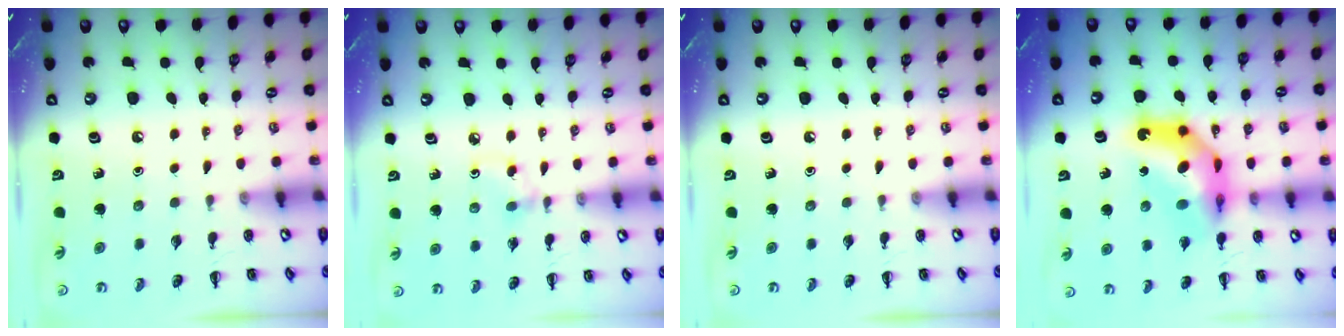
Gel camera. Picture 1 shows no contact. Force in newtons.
{"total": 3.5, "press": 3.3, "slide": 1.2}
{"total": 0.0}
{"total": 12.6, "press": 11.9, "slide": 4.0}